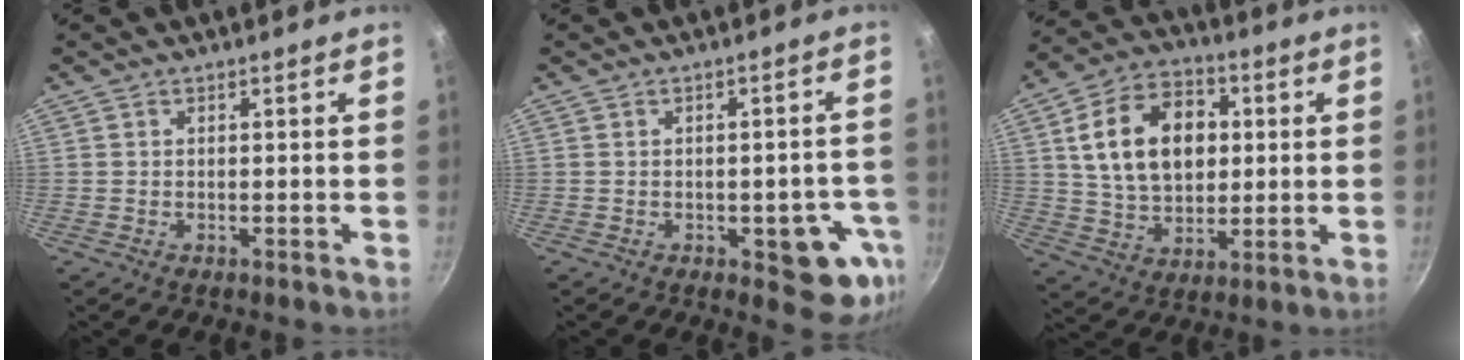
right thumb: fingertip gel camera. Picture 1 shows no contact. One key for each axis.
{"total": 9.9, "fx": -3.3, "fy": 4.4, "fz": 8.2, "tx": -0.046, "ty": 0.009, "tz": -0.039}
{"total": 17.6, "fx": 3.3, "fy": 12.2, "fz": 12.2, "tx": -0.178, "ty": 0.008, "tz": 0.053}